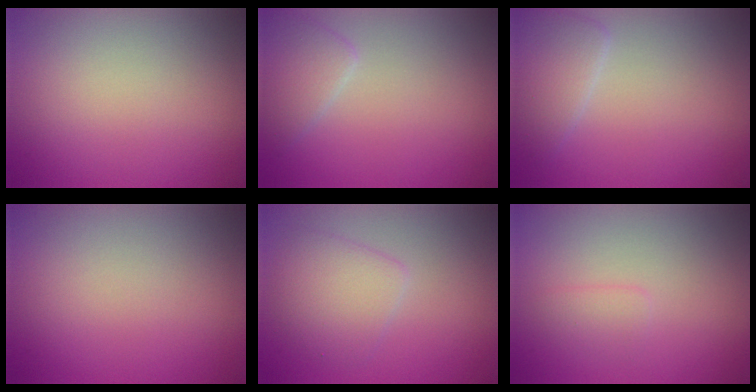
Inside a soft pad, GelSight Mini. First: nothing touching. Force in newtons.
{"total": 2.3, "press": 2.3, "slide": 0.0}
{"total": 2.7, "press": 2.7, "slide": 0.1}
{"total": 0.0}
{"total": 3.4, "press": 3.4, "slide": 0.1}
{"total": 1.1, "press": 1.1, "slide": 0.1}